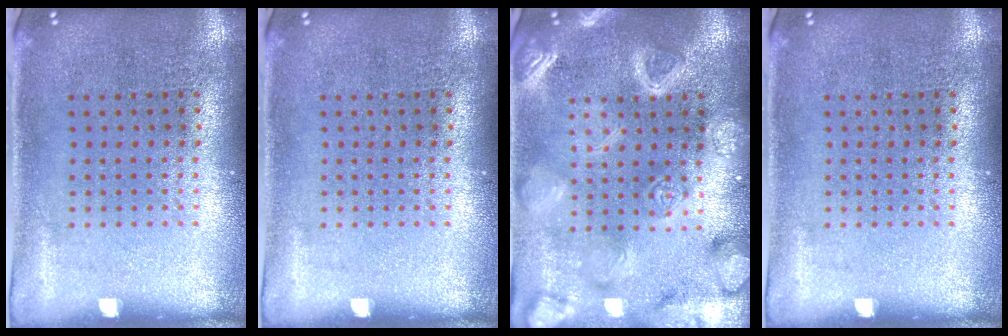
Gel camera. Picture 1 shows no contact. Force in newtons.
{"total": 0.0}
{"total": 5.8, "press": 5.7, "slide": 0.8}
{"total": 0.0}